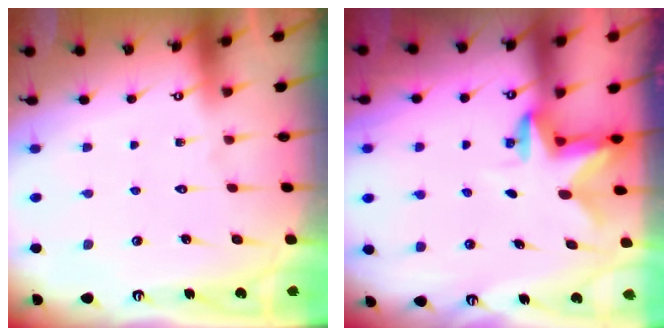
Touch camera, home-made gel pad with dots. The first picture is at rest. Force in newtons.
{"total": 2.5, "press": 2.5, "slide": 0.5}